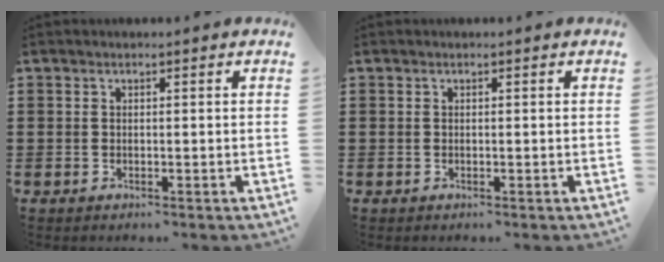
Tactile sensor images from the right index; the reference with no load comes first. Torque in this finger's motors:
{"motor_torque": [0.51, 0.74, 0.00, 0.00]}